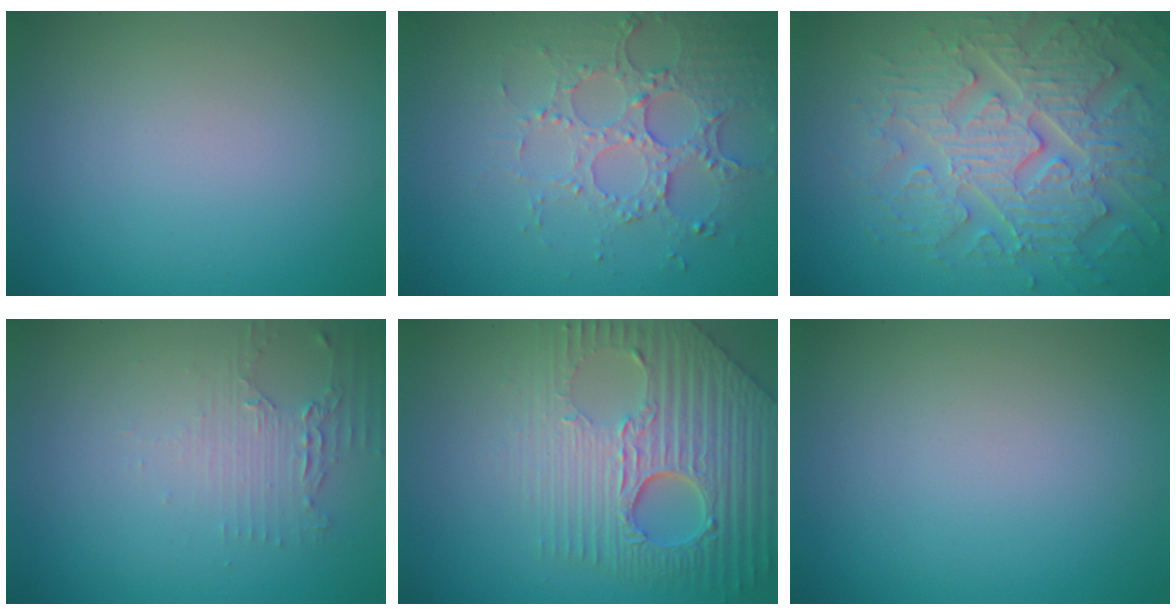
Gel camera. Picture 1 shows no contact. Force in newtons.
{"total": 4.2, "press": 3.9, "slide": 1.6}
{"total": 7.2, "press": 6.0, "slide": 4.0}
{"total": 2.0, "press": 1.6, "slide": 1.1}
{"total": 8.4, "press": 5.9, "slide": 6.0}
{"total": 0.0}